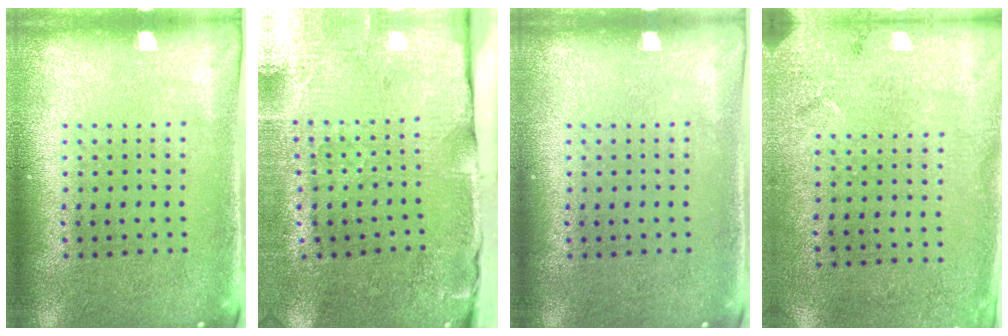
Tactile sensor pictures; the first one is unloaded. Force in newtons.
{"total": 4.8, "press": 3.9, "slide": 2.9}
{"total": 0.0}
{"total": 2.7, "press": 2.1, "slide": 1.7}